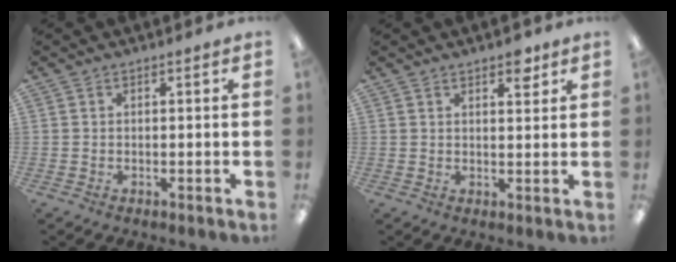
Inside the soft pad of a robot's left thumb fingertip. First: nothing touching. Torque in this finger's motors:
{"motor_torque": [-0.06, 0.09, -0.41, 0.32, 0.05]}